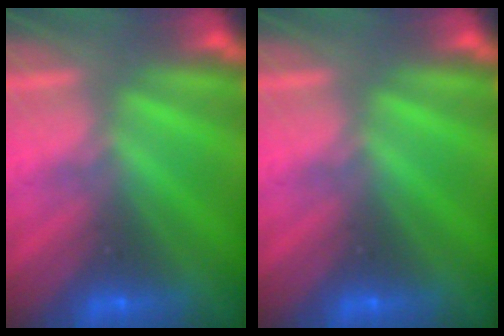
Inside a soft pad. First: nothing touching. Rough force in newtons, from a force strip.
{"total": 0.0}